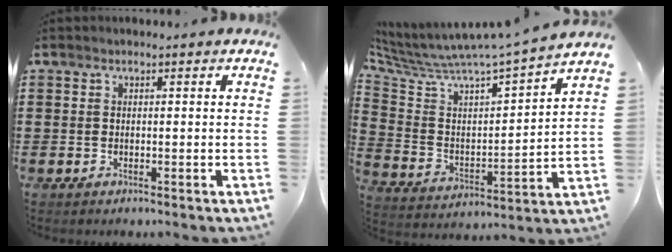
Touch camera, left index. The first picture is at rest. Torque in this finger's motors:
{"motor_torque": [0.09, 0.09, 0.25, 0.07]}